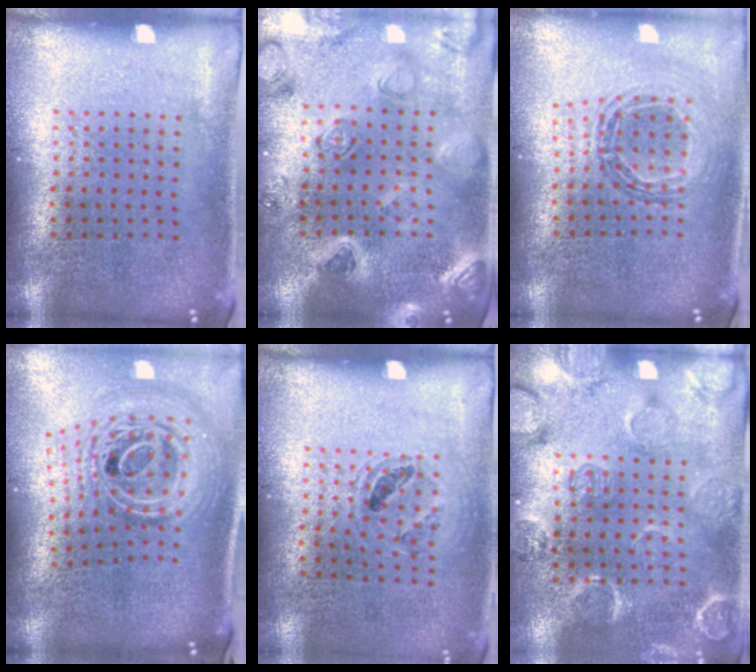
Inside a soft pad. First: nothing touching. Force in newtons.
{"total": 2.2, "press": 2.2, "slide": 0.4}
{"total": 0.8, "press": 0.8, "slide": 0.0}
{"total": 2.9, "press": 2.0, "slide": 2.1}
{"total": 0.9, "press": 0.9, "slide": 0.1}
{"total": 2.5, "press": 2.2, "slide": 1.1}